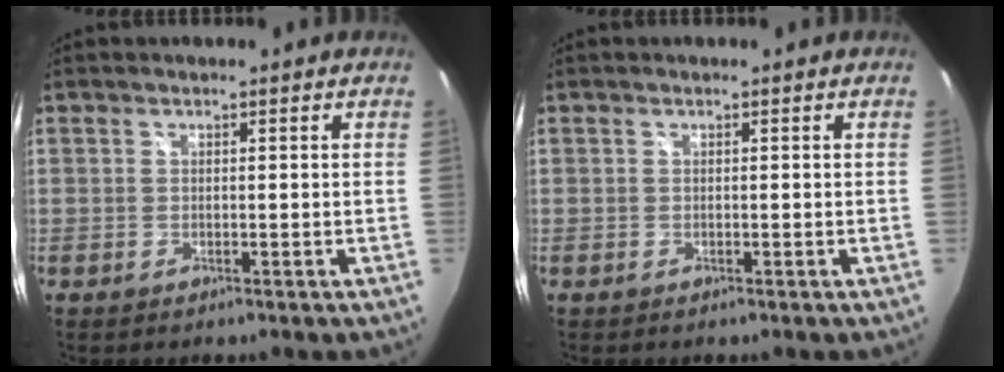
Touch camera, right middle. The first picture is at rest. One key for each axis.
{"total": 0.0}